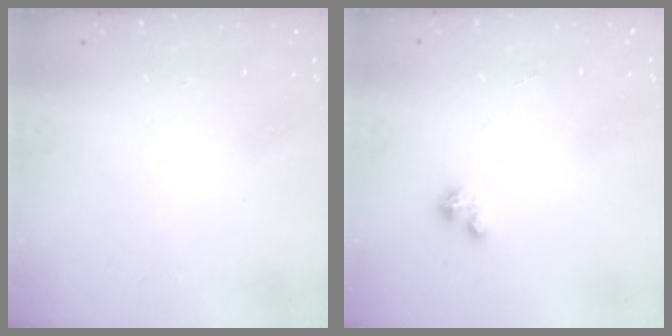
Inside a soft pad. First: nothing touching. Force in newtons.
{"total": 0.9, "press": 0.9, "slide": 0.3}